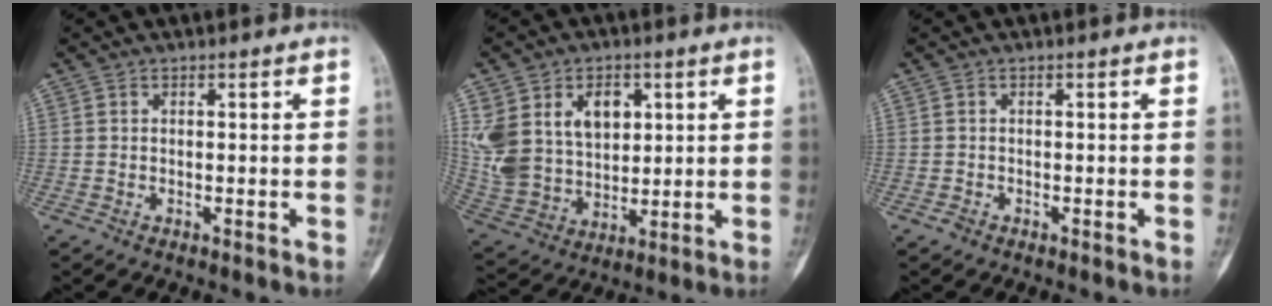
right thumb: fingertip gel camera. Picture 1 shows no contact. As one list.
[{"total": 17.9, "force": [5.5, 13.0, 11.1], "torque": [-0.208, -0.004, 0.123]}, {"total": 0.6, "force": [-0.4, 0.4, 0.1], "torque": [0.001, 0.002, -0.010]}]